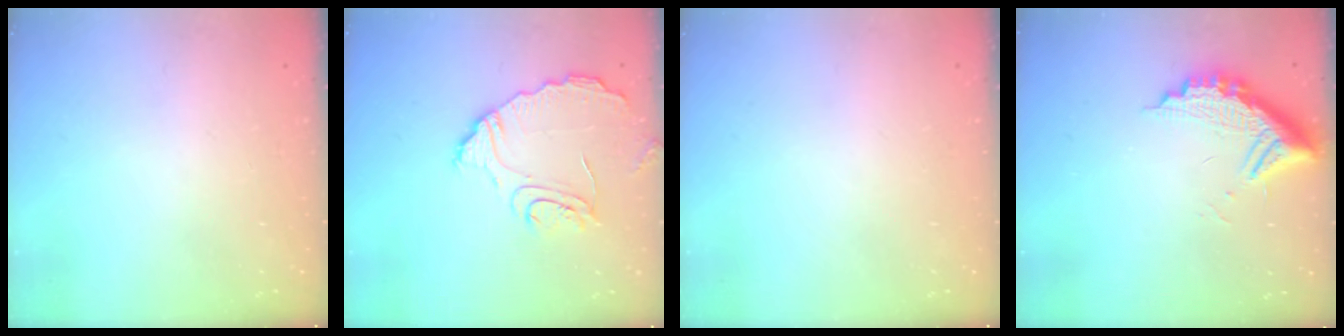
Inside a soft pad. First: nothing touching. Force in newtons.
{"total": 10.6, "press": 10.6, "slide": 0.7}
{"total": 0.0}
{"total": 11.7, "press": 11.6, "slide": 1.2}